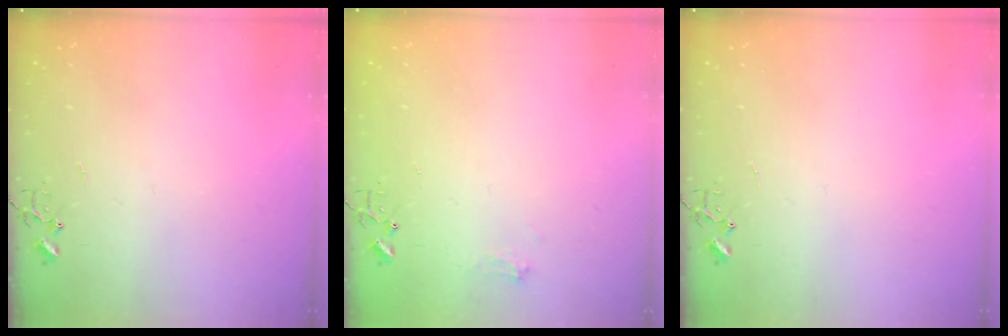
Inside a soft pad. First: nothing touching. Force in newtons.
{"total": 5.3, "press": 5.3, "slide": 0.6}
{"total": 0.0}